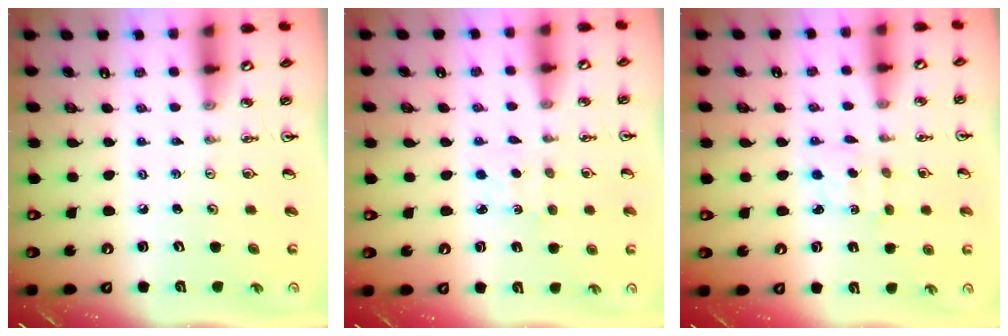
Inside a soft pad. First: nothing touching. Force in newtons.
{"total": 1.6, "press": 1.6, "slide": 0.3}
{"total": 1.8, "press": 1.7, "slide": 0.7}